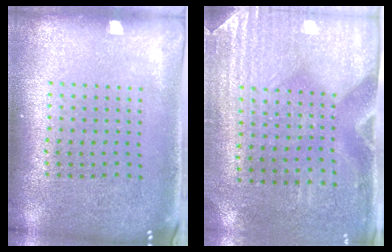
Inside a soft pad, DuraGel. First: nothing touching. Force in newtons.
{"total": 3.1, "press": 2.7, "slide": 1.6}